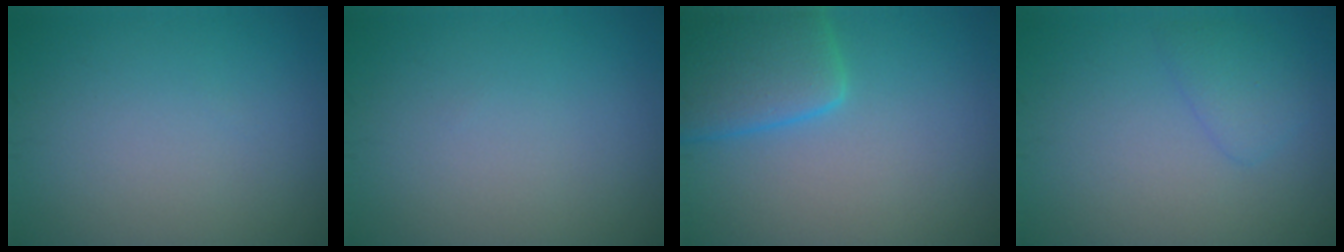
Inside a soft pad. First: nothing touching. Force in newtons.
{"total": 0.0}
{"total": 5.6, "press": 5.6, "slide": 0.4}
{"total": 1.8, "press": 1.8, "slide": 0.1}